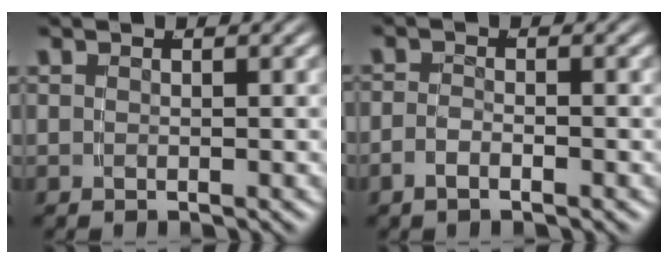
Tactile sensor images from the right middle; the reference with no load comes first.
{"total": 1.4, "force": [-1.0, 0.5, 0.8], "torque": [-0.020, -0.005, -0.019]}